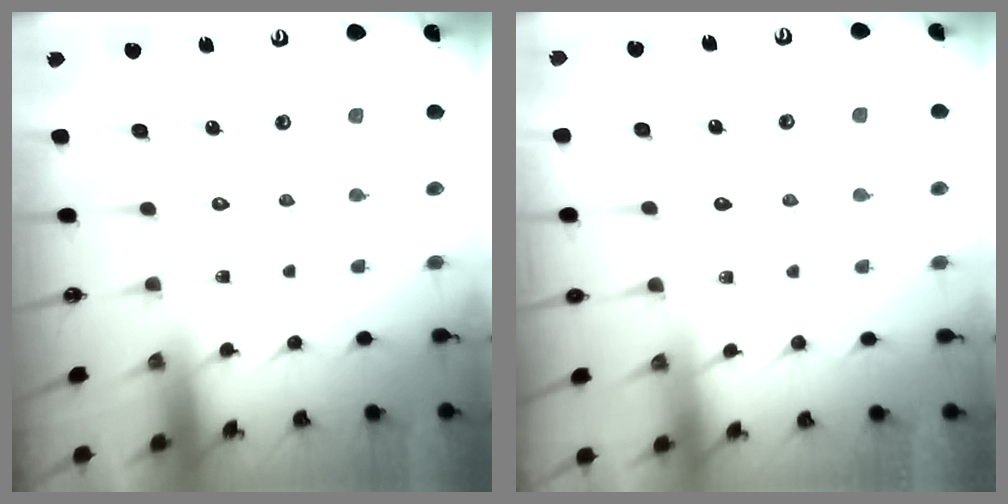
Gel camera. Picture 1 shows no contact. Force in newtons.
{"total": 3.7, "press": 3.6, "slide": 0.5}